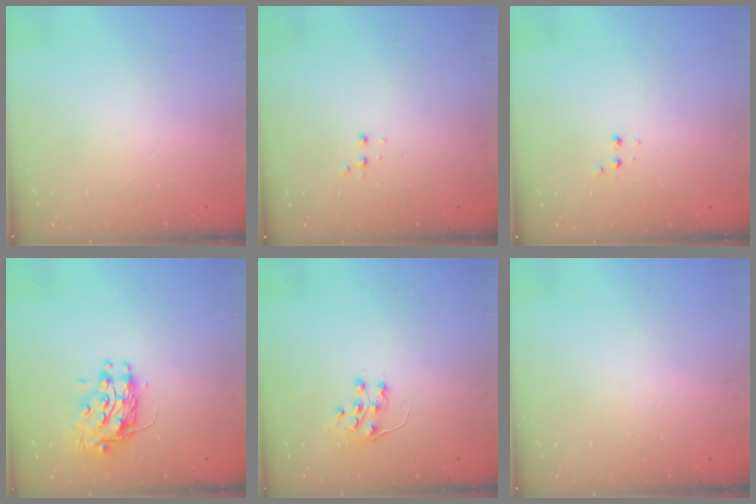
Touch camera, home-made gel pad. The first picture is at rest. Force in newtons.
{"total": 3.0, "press": 2.9, "slide": 0.7}
{"total": 2.5, "press": 2.4, "slide": 0.8}
{"total": 10.0, "press": 9.9, "slide": 0.8}
{"total": 6.5, "press": 6.4, "slide": 0.6}
{"total": 0.0}